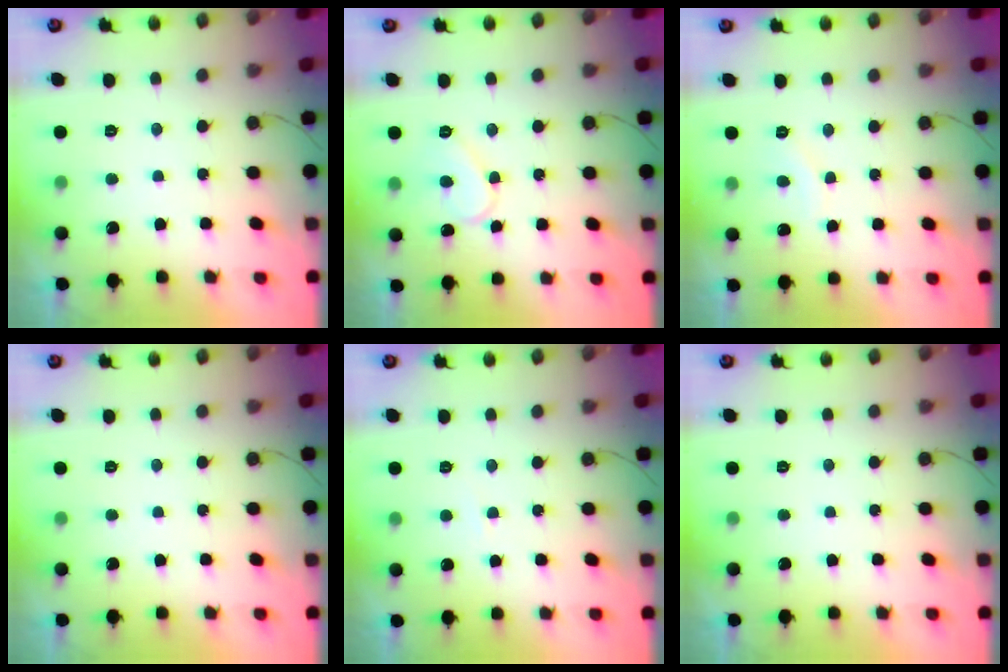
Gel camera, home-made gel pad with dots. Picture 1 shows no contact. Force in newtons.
{"total": 7.4, "press": 7.3, "slide": 0.7}
{"total": 5.4, "press": 5.4, "slide": 0.5}
{"total": 0.0}
{"total": 1.4, "press": 1.4, "slide": 0.1}
{"total": 0.0}